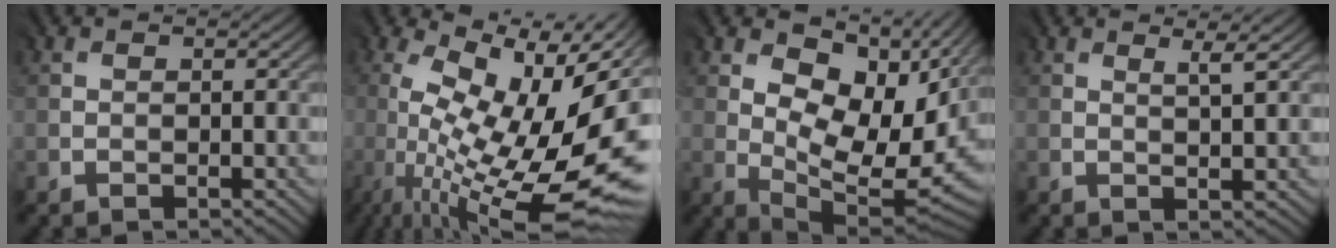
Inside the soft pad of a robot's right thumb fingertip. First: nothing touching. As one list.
[{"total": 17.5, "force": [-2.7, 6.7, 16.0], "torque": [-0.231, -0.010, -0.040]}, {"total": 15.9, "force": [3.3, 9.0, 12.8], "torque": [-0.192, -0.007, 0.082]}, {"total": 2.0, "force": [1.2, 0.0, 1.6], "torque": [-0.022, -0.002, 0.025]}]